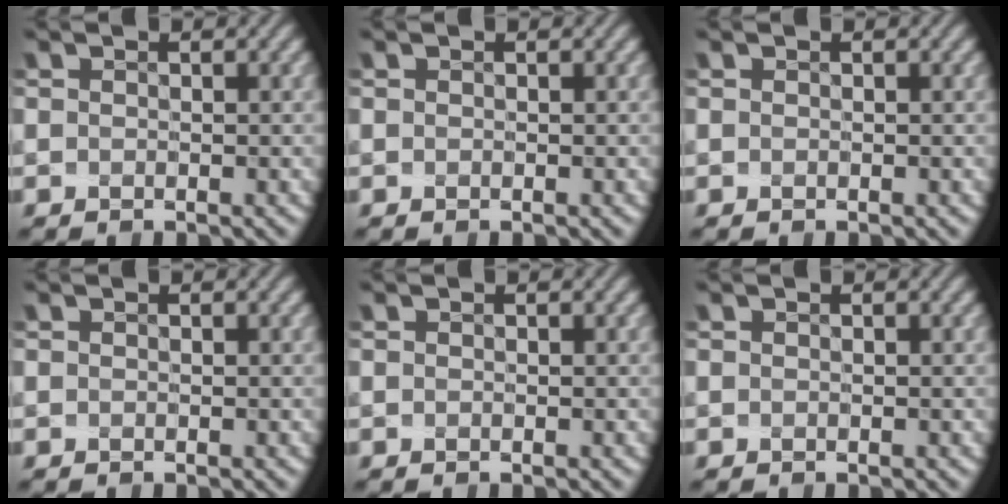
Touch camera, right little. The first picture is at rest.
{"total": 0.0}
{"total": 0.0}
{"total": 0.0}
{"total": 0.0}
{"total": 0.0}